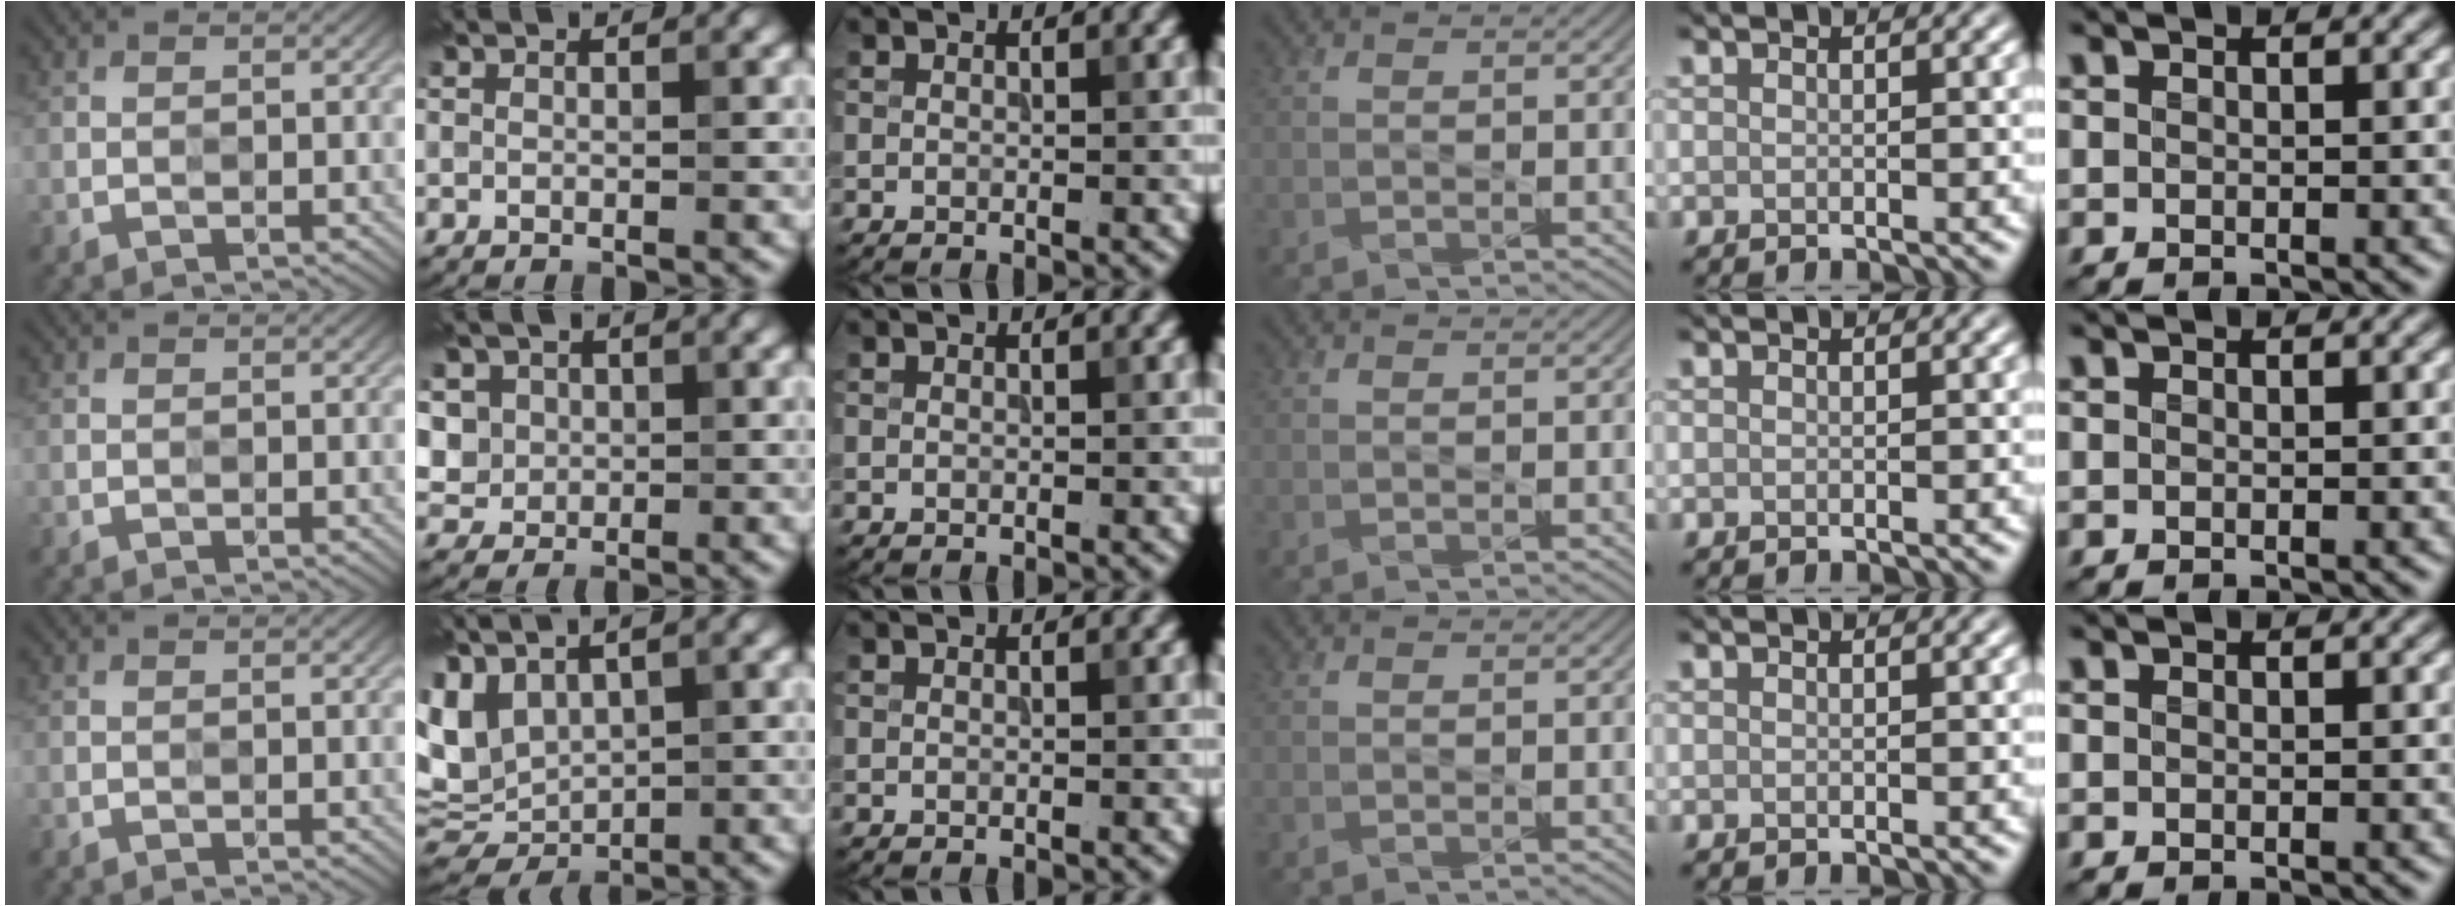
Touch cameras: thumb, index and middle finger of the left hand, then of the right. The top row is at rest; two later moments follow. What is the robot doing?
{"motion": "press", "object": "sticky note"}